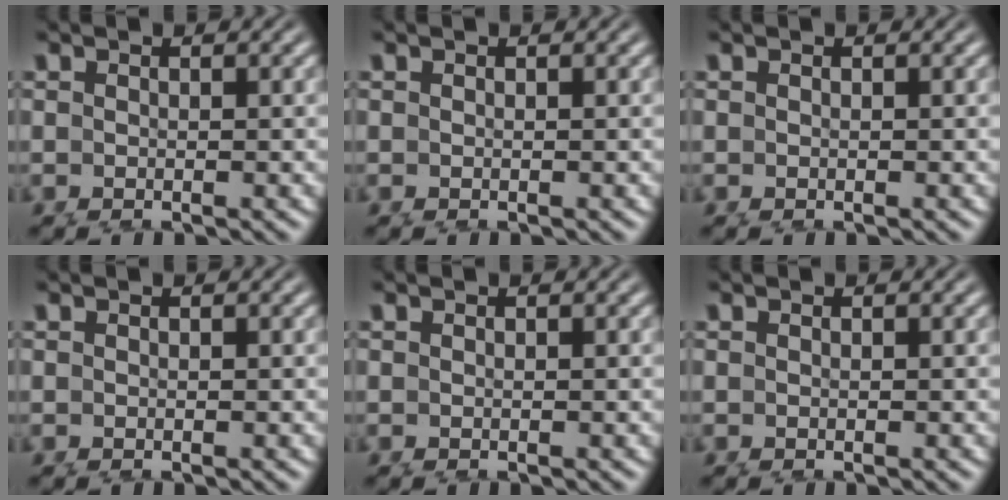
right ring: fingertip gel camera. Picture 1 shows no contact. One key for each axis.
{"total": 0.0}
{"total": 0.0}
{"total": 0.0}
{"total": 0.0}
{"total": 0.0}